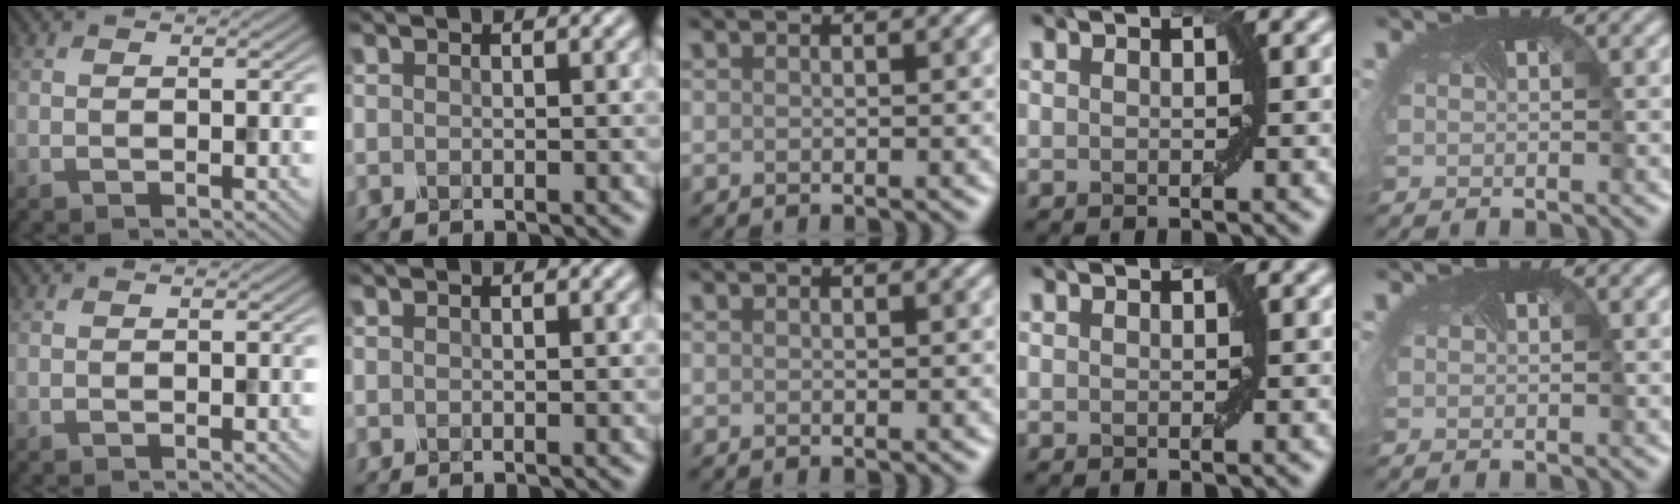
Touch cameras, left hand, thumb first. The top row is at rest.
{}